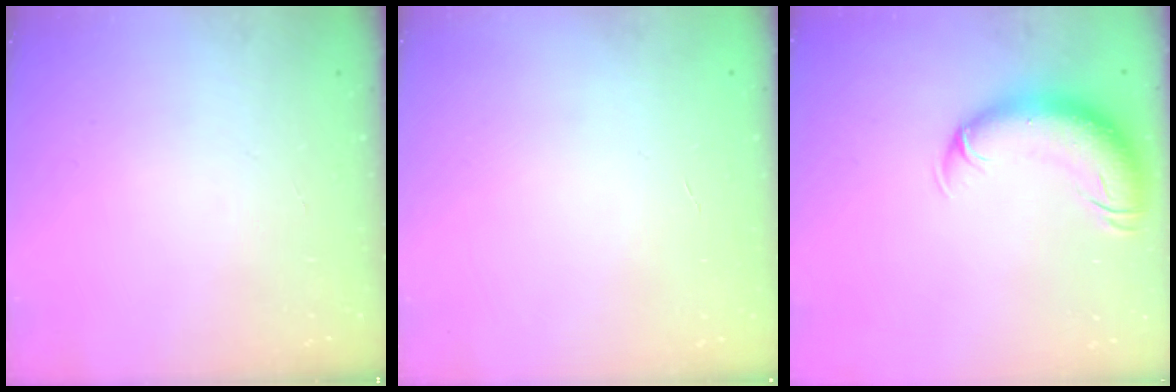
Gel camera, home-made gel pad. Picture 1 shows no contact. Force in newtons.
{"total": 0.0}
{"total": 11.3, "press": 10.9, "slide": 3.0}